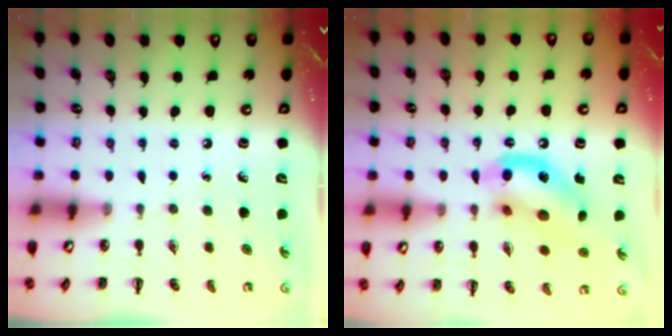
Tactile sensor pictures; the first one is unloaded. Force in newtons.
{"total": 14.5, "press": 14.3, "slide": 2.7}